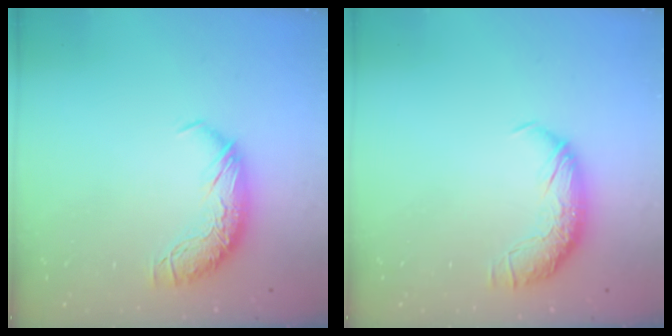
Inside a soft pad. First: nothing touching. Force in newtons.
{"total": 1.6, "press": 0.6, "slide": 1.5}